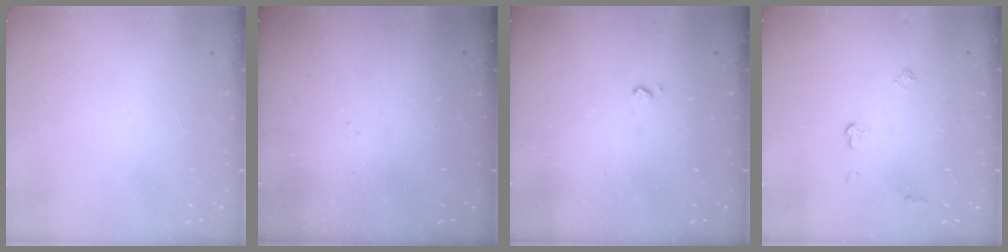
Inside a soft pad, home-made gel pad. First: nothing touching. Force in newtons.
{"total": 2.7, "press": 2.7, "slide": 0.4}
{"total": 3.8, "press": 3.8, "slide": 0.6}
{"total": 3.8, "press": 3.7, "slide": 0.6}